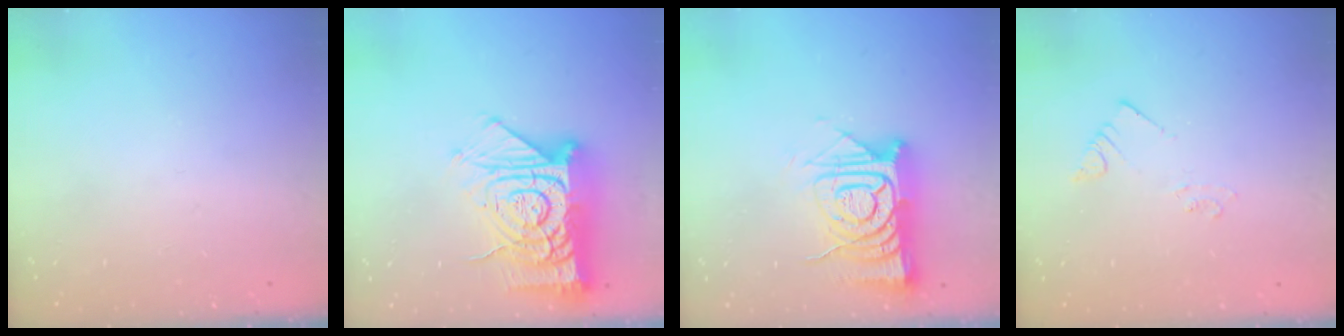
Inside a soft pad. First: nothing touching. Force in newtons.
{"total": 21.4, "press": 21.3, "slide": 2.0}
{"total": 15.8, "press": 15.7, "slide": 1.4}
{"total": 2.2, "press": 2.2, "slide": 0.1}